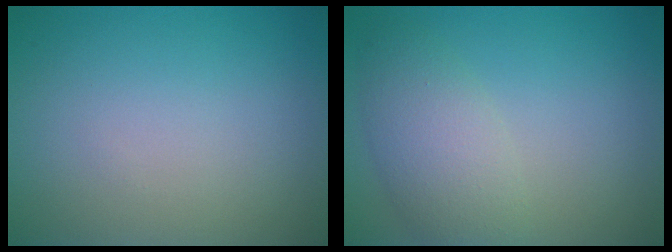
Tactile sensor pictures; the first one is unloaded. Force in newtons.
{"total": 4.1, "press": 4.1, "slide": 0.1}